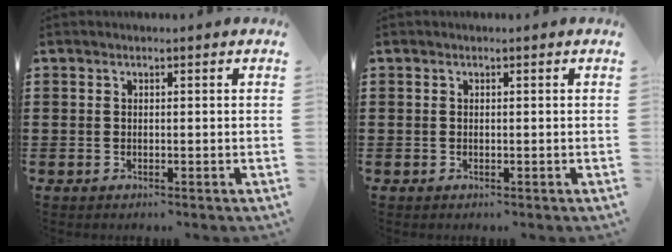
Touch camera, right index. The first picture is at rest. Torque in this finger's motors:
{"motor_torque": [-0.51, 1.63, 0.01, 0.01]}